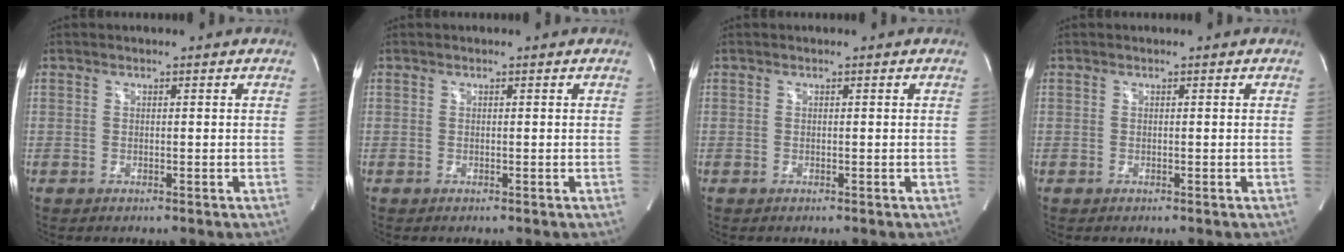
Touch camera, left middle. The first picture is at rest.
{"total": 0.0}
{"total": 0.0}
{"total": 0.0}